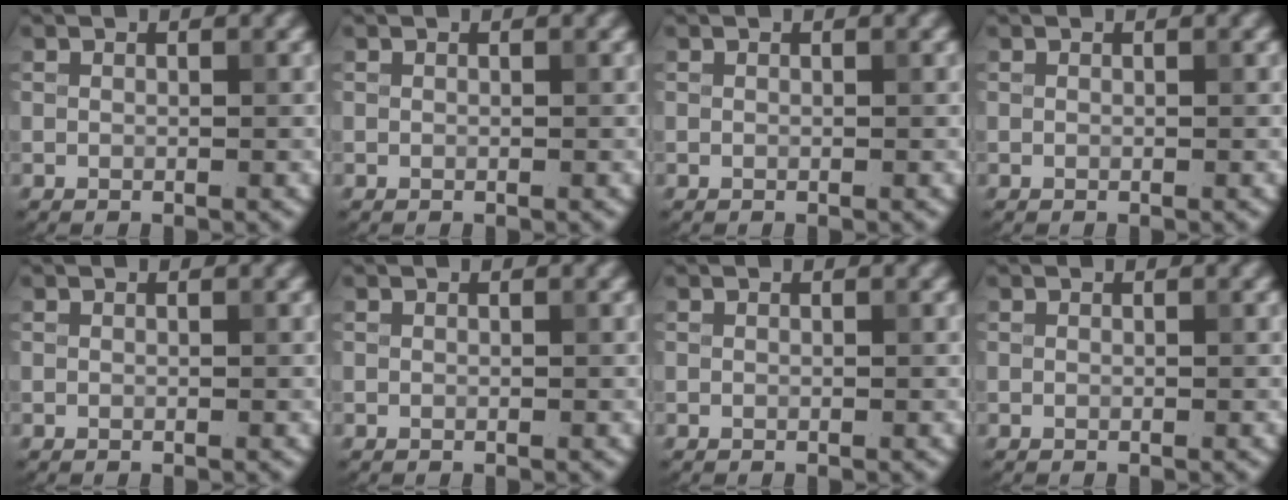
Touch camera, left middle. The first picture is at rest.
{"total": 0.0}
{"total": 0.0}
{"total": 0.0}
{"total": 0.0}
{"total": 0.0}
{"total": 0.0}
{"total": 0.0}